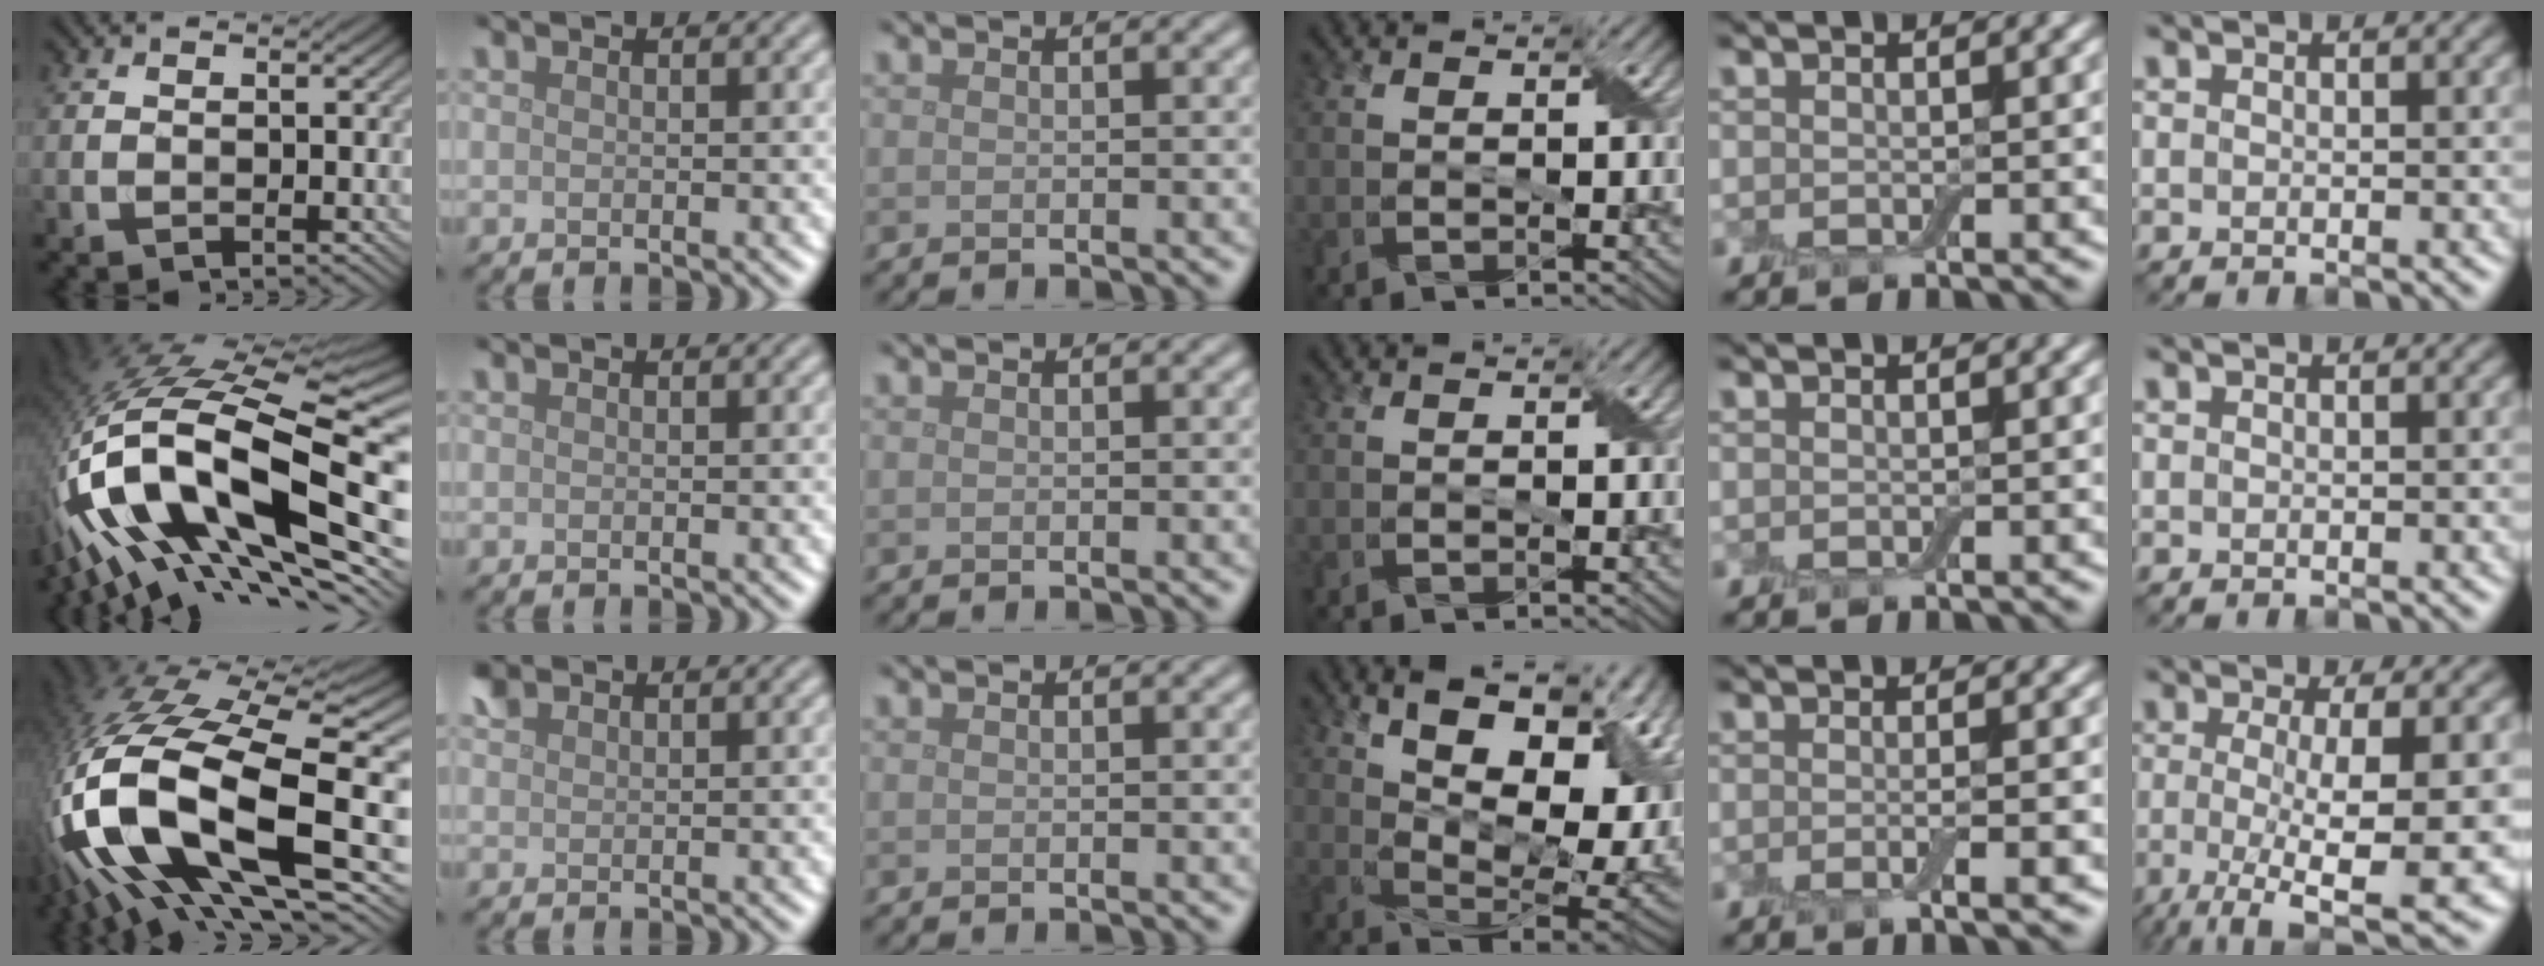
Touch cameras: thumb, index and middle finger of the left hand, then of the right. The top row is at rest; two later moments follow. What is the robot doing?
{"motion": "wrap", "object": "adhesive wrap"}